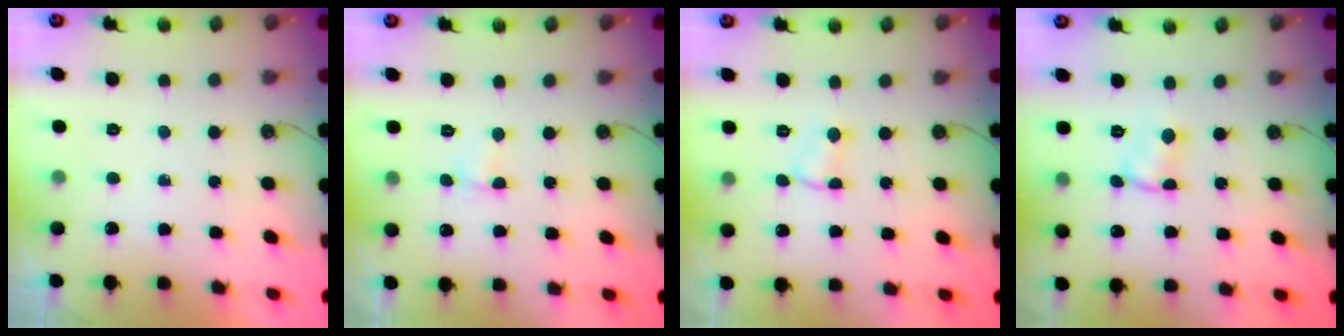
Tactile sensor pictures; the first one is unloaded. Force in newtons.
{"total": 2.8, "press": 1.1, "slide": 2.5}
{"total": 2.9, "press": 2.9, "slide": 0.5}
{"total": 1.8, "press": 1.8, "slide": 0.1}